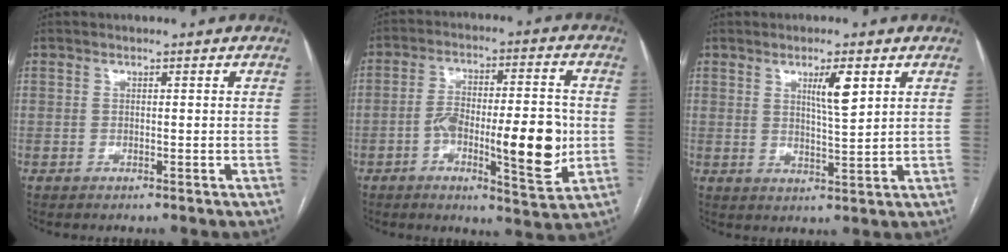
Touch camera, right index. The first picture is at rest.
{"total": 13.3, "force": [-2.5, 3.3, 12.7], "torque": [-0.196, 0.014, -0.033]}
{"total": 5.0, "force": [2.3, 0.5, 4.4], "torque": [-0.079, -0.004, 0.039]}